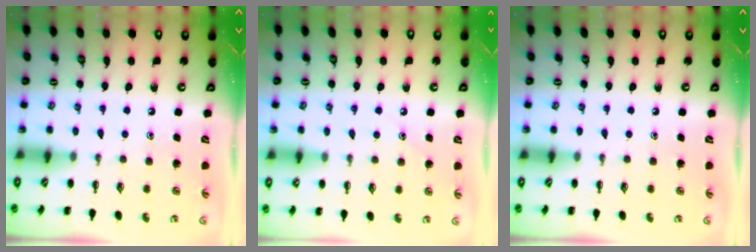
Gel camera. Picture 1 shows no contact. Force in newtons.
{"total": 7.1, "press": 6.8, "slide": 2.1}
{"total": 0.0}